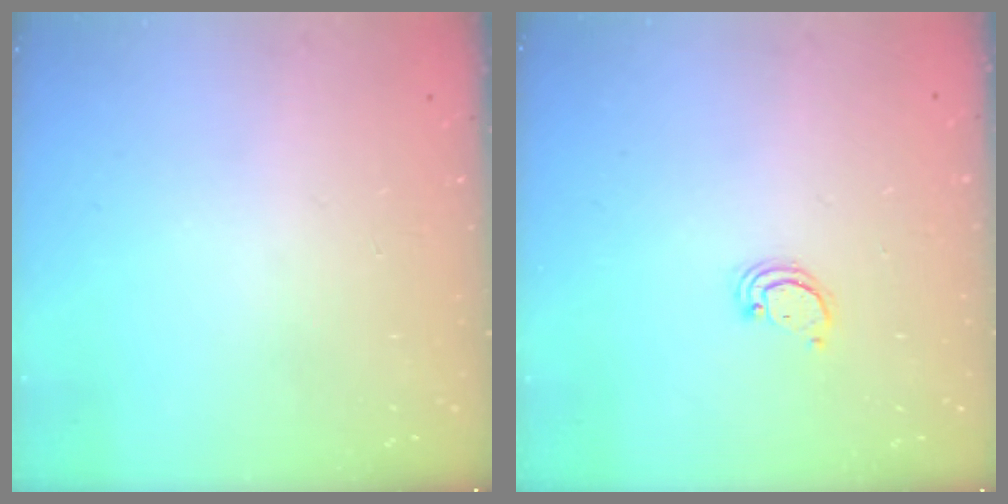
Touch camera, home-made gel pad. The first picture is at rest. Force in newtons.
{"total": 2.4, "press": 2.4, "slide": 0.2}